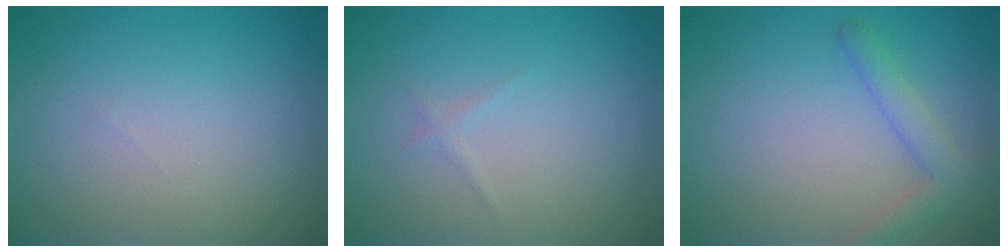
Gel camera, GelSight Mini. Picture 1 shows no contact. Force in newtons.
{"total": 0.6, "press": 0.6, "slide": 0.0}
{"total": 2.6, "press": 2.6, "slide": 0.2}